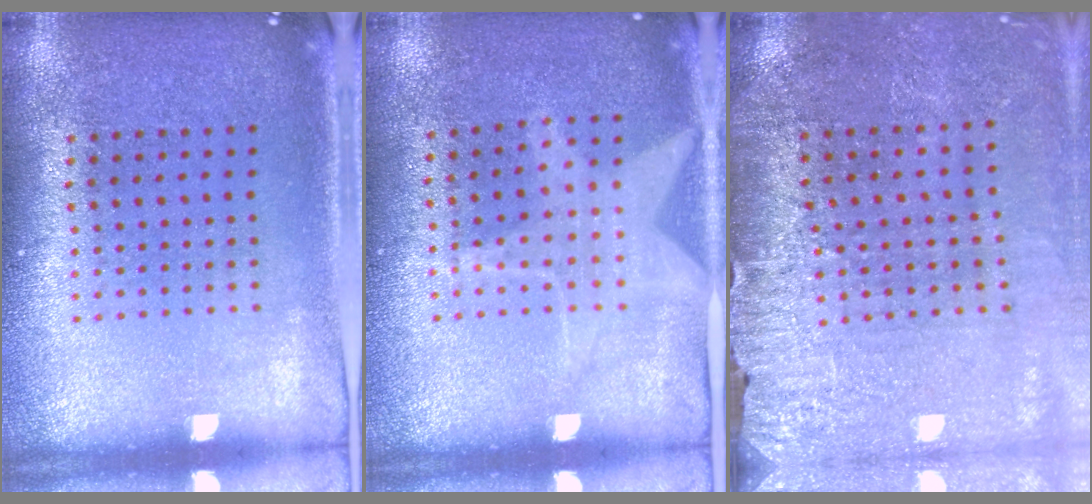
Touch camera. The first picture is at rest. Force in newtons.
{"total": 1.2, "press": 1.2, "slide": 0.2}
{"total": 3.0, "press": 3.0, "slide": 0.2}